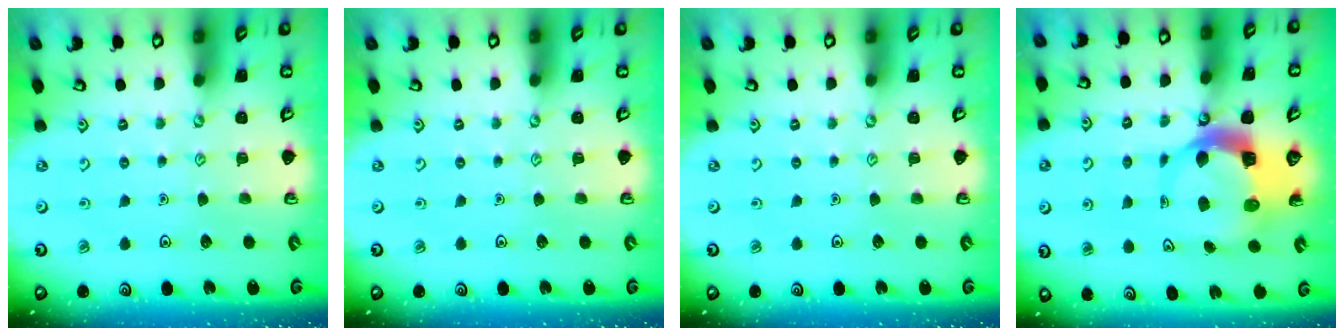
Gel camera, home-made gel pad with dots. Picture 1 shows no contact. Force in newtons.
{"total": 0.0}
{"total": 0.0}
{"total": 7.3, "press": 7.2, "slide": 1.2}